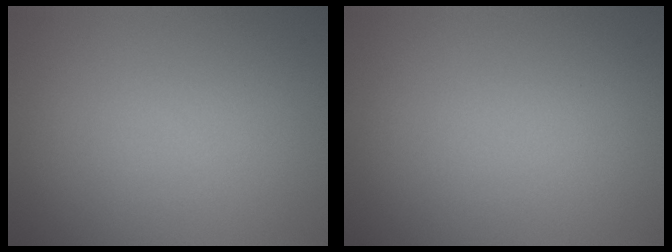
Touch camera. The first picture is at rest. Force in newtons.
{"total": 0.0}